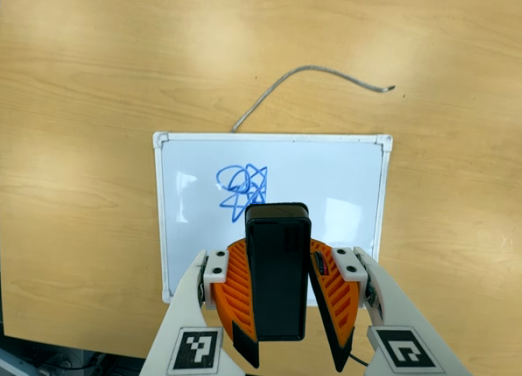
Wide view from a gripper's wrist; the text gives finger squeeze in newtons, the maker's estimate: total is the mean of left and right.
{"total": 8.5, "left": 8.2, "right": 8.8}